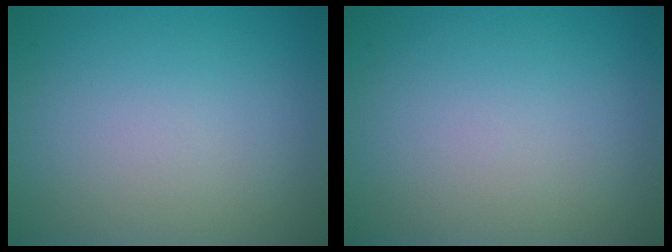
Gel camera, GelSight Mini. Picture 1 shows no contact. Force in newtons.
{"total": 0.0}